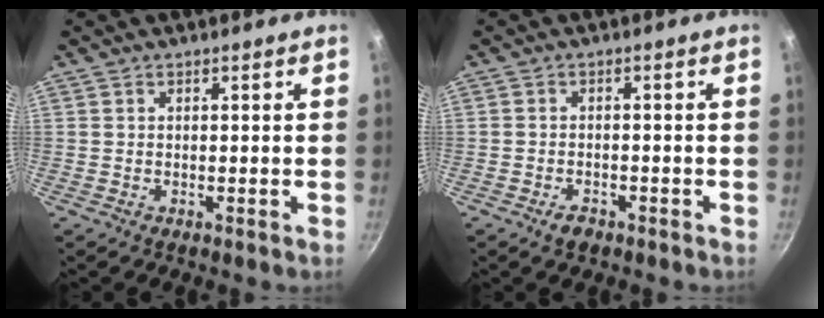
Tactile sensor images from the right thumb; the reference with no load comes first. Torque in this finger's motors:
{"motor_torque": [-0.15, 0.07, 0.63, -0.14, 0.04]}